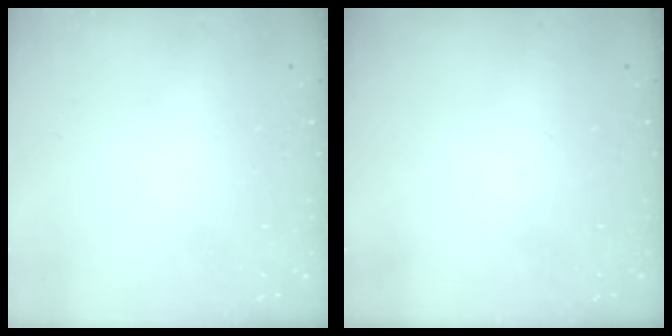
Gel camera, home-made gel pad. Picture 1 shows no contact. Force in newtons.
{"total": 0.0}